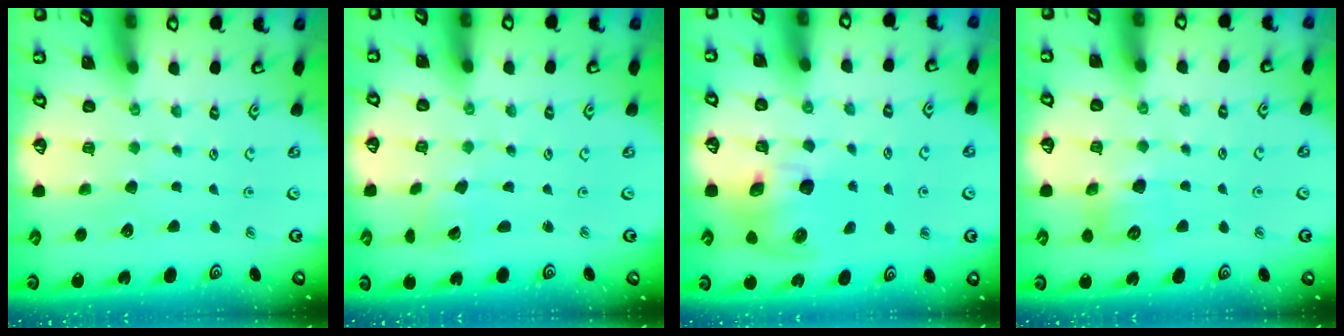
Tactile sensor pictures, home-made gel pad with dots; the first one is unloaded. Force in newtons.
{"total": 1.9, "press": 1.9, "slide": 0.1}
{"total": 9.2, "press": 9.1, "slide": 1.4}
{"total": 6.7, "press": 6.7, "slide": 0.4}